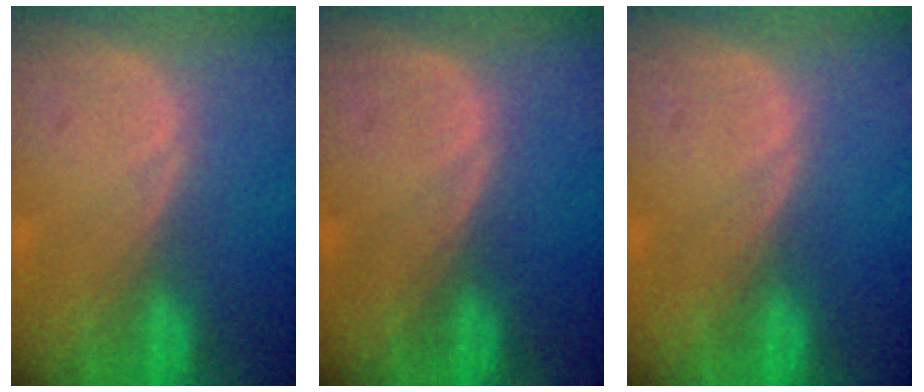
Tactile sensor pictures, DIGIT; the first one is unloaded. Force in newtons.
{"total": 0.0}
{"total": 0.0}